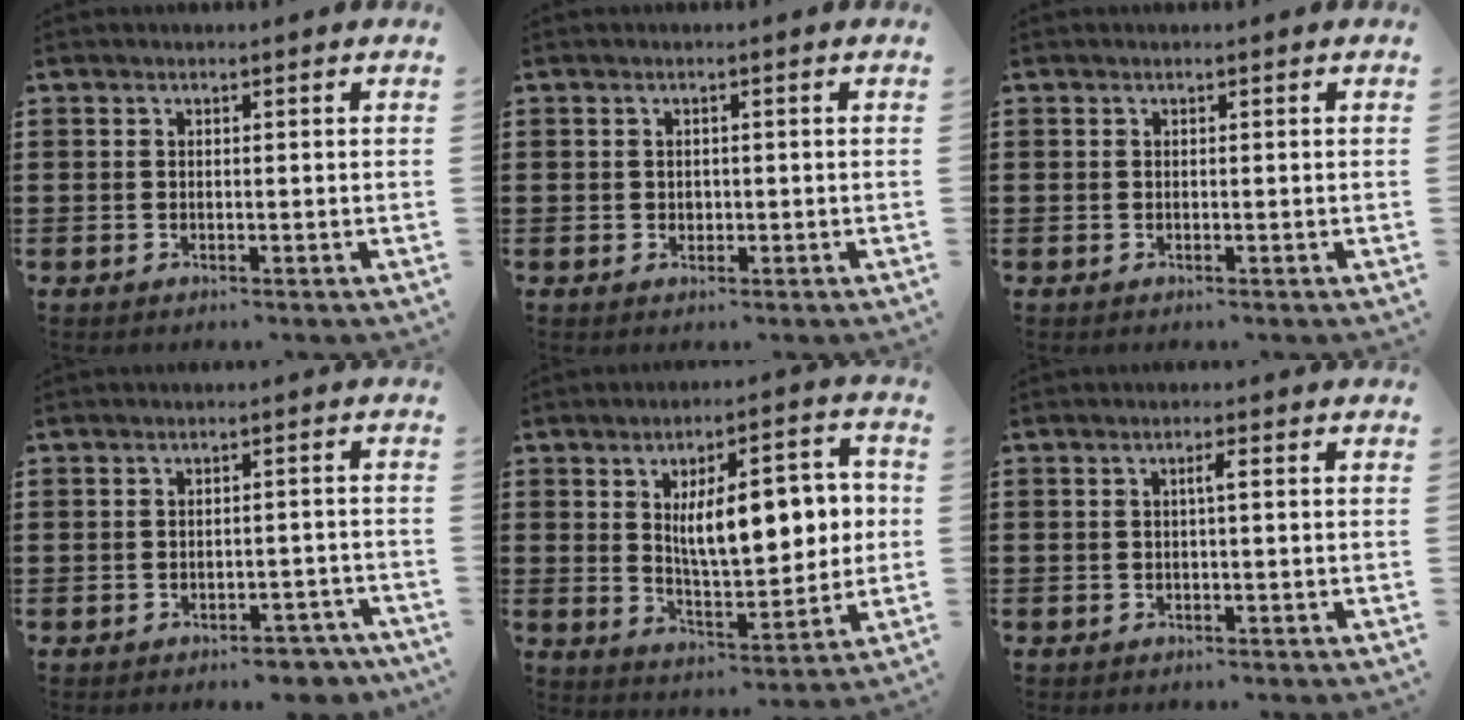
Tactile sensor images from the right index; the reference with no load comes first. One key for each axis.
{"total": 1.0, "fx": 0.1, "fy": 0.8, "fz": 0.5, "tx": -0.012, "ty": 0.006, "tz": 0.001}
{"total": 0.0}
{"total": 3.4, "fx": -3.3, "fy": 0.8, "fz": 0.5, "tx": -0.011, "ty": 0.005, "tz": -0.067}
{"total": 11.9, "fx": 2.3, "fy": 4.8, "fz": 10.6, "tx": -0.168, "ty": 0.003, "tz": 0.035}
{"total": 1.4, "fx": 0.0, "fy": 0.0, "fz": 1.4, "tx": -0.027, "ty": 0.002, "tz": -0.002}